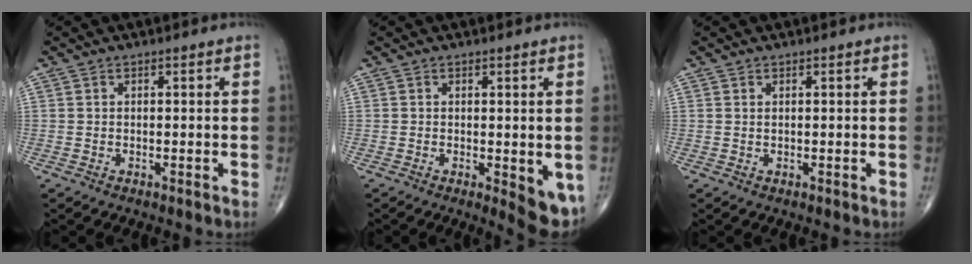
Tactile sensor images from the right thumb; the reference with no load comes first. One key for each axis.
{"total": 6.1, "fx": -1.2, "fy": 2.2, "fz": 5.6, "tx": -0.058, "ty": -0.014, "tz": -0.012}
{"total": 0.0}